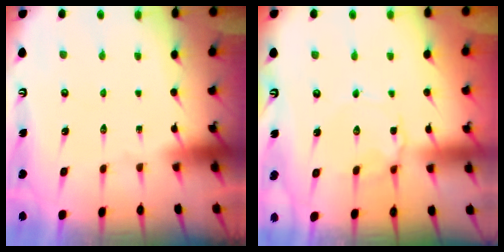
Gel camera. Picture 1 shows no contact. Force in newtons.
{"total": 2.7, "press": 2.7, "slide": 0.2}